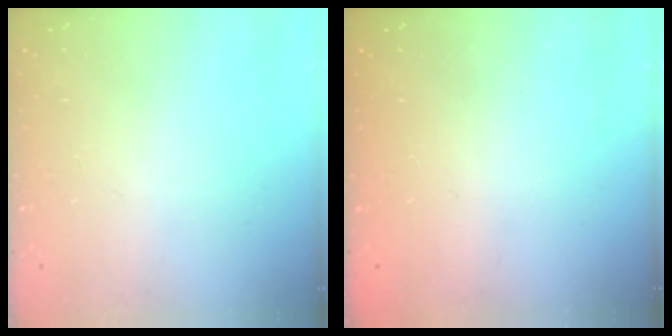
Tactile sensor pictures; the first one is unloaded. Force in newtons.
{"total": 2.4, "press": 2.3, "slide": 0.8}